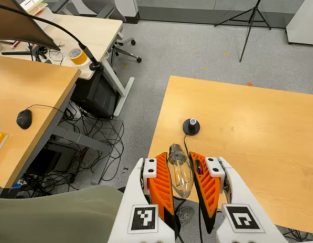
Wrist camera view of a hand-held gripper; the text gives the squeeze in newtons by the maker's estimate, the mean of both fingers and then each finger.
{"total": 19.8, "left": 21.8, "right": 17.9}